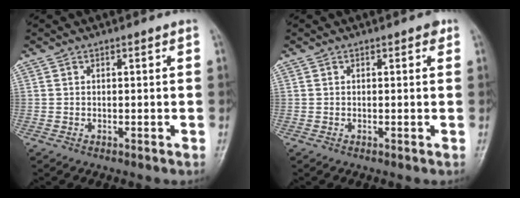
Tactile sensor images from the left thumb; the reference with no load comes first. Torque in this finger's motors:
{"motor_torque": [1.00, -0.05, 0.20, -0.24, 0.01]}